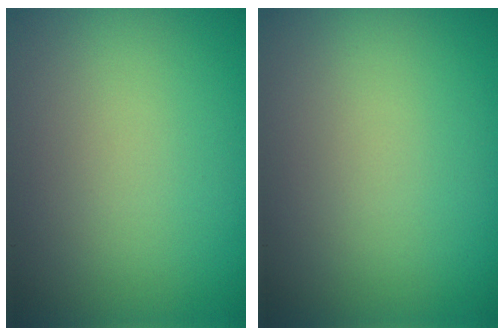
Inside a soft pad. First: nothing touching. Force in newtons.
{"total": 0.0}